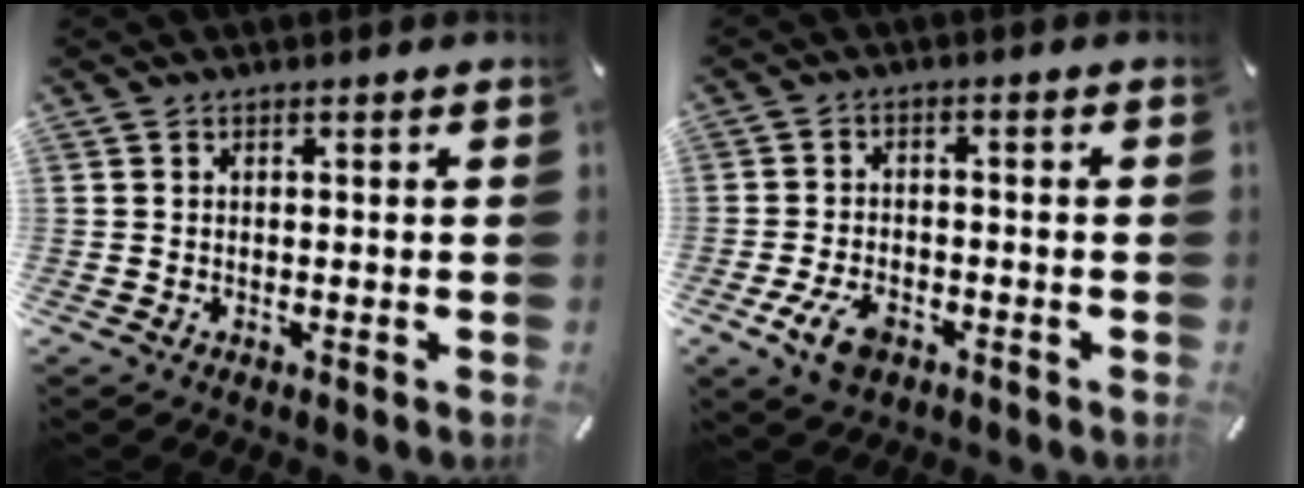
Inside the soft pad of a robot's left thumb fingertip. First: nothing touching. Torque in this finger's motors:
{"motor_torque": [0.42, 2.06, 0.60, 0.44, 0.02]}